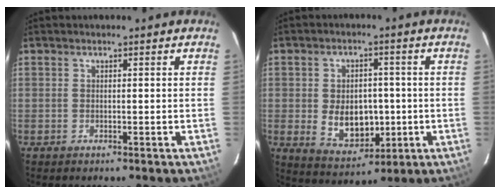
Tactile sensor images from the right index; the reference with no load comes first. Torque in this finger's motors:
{"motor_torque": [0.31, -0.02, 0.35, 0.04]}